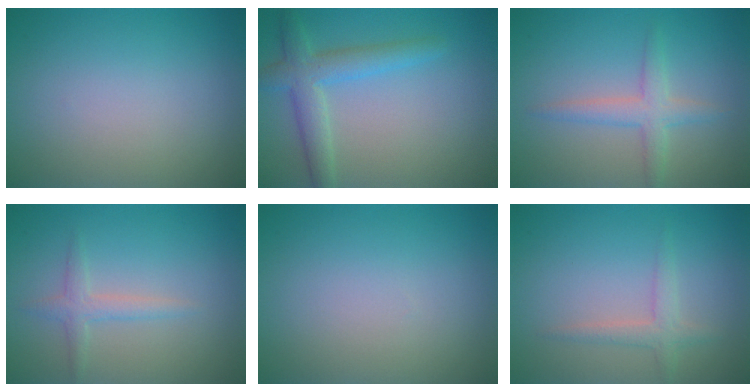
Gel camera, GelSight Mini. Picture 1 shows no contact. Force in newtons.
{"total": 3.8, "press": 3.8, "slide": 0.2}
{"total": 2.4, "press": 2.4, "slide": 0.1}
{"total": 1.7, "press": 1.7, "slide": 0.1}
{"total": 0.0}
{"total": 1.9, "press": 1.9, "slide": 0.1}